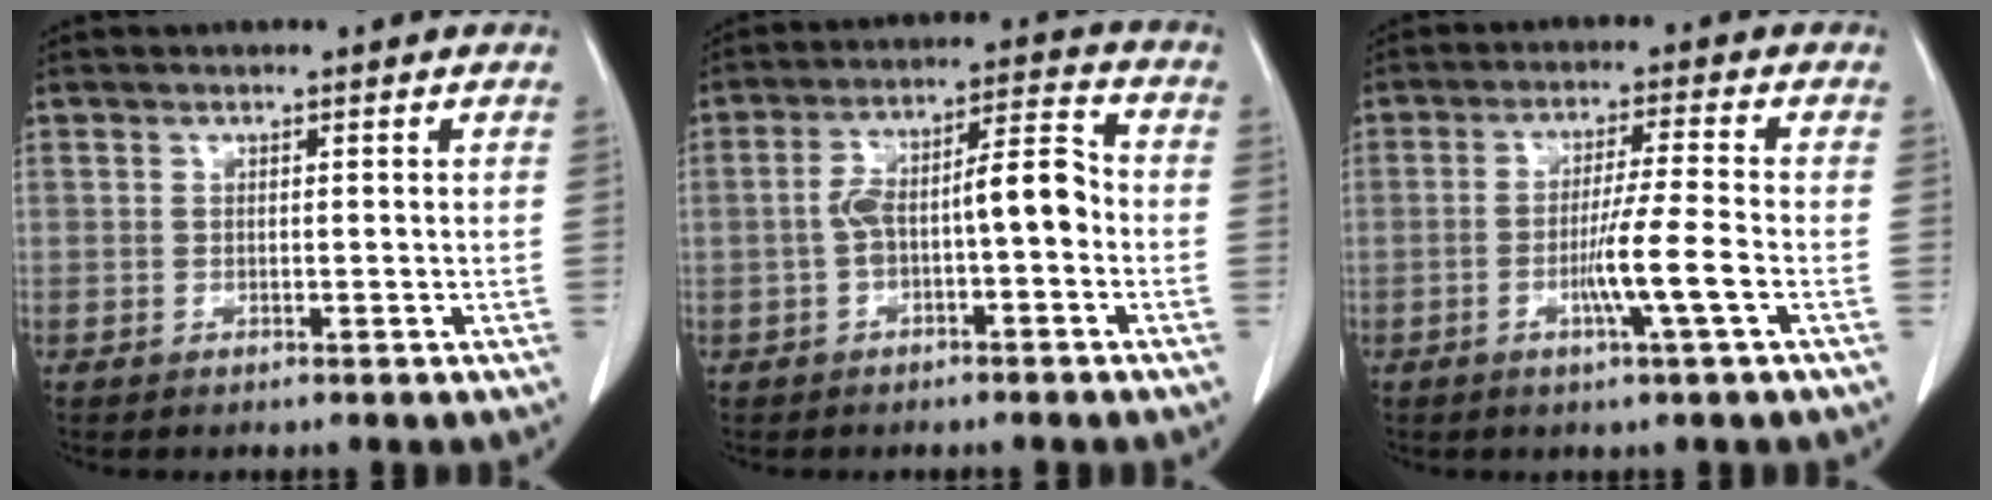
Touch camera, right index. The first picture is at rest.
{"total": 8.8, "force": [-1.7, 2.4, 8.3], "torque": [-0.147, 0.038, -0.025]}
{"total": 7.0, "force": [-2.3, -1.0, 6.5], "torque": [-0.115, -0.009, -0.044]}